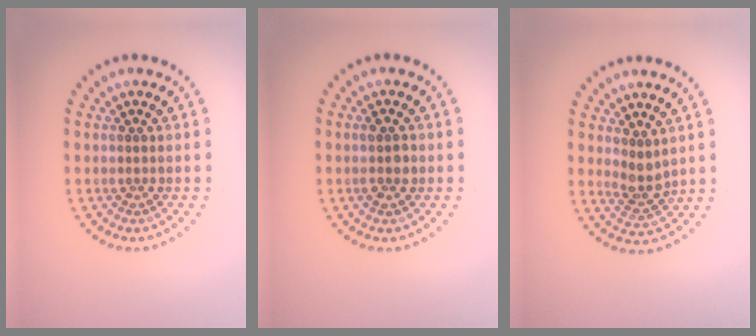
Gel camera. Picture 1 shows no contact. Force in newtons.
{"total": 1.6, "press": 1.5, "slide": 0.2}
{"total": 2.1, "press": 1.8, "slide": 1.2}